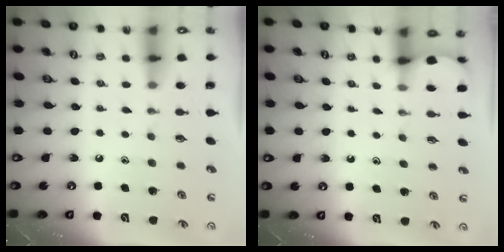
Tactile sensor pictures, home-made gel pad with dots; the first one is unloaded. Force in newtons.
{"total": 1.9, "press": 1.9, "slide": 0.2}